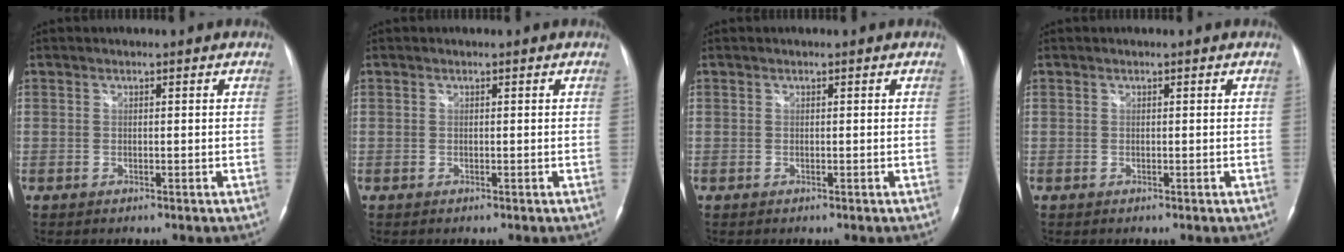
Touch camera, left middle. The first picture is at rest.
{"total": 0.0}
{"total": 0.0}
{"total": 0.0}